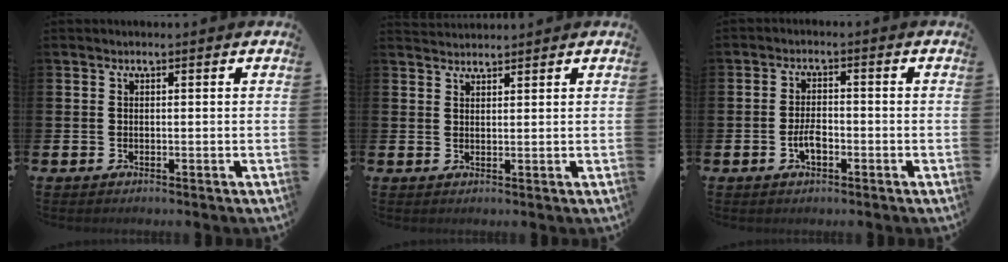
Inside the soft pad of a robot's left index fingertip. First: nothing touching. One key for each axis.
{"total": 2.0, "fx": 2.0, "fy": 0.3, "fz": -0.1, "tx": -0.002, "ty": -0.004, "tz": 0.038}
{"total": 2.9, "fx": -1.1, "fy": 1.4, "fz": 2.3, "tx": -0.041, "ty": 0.003, "tz": -0.020}